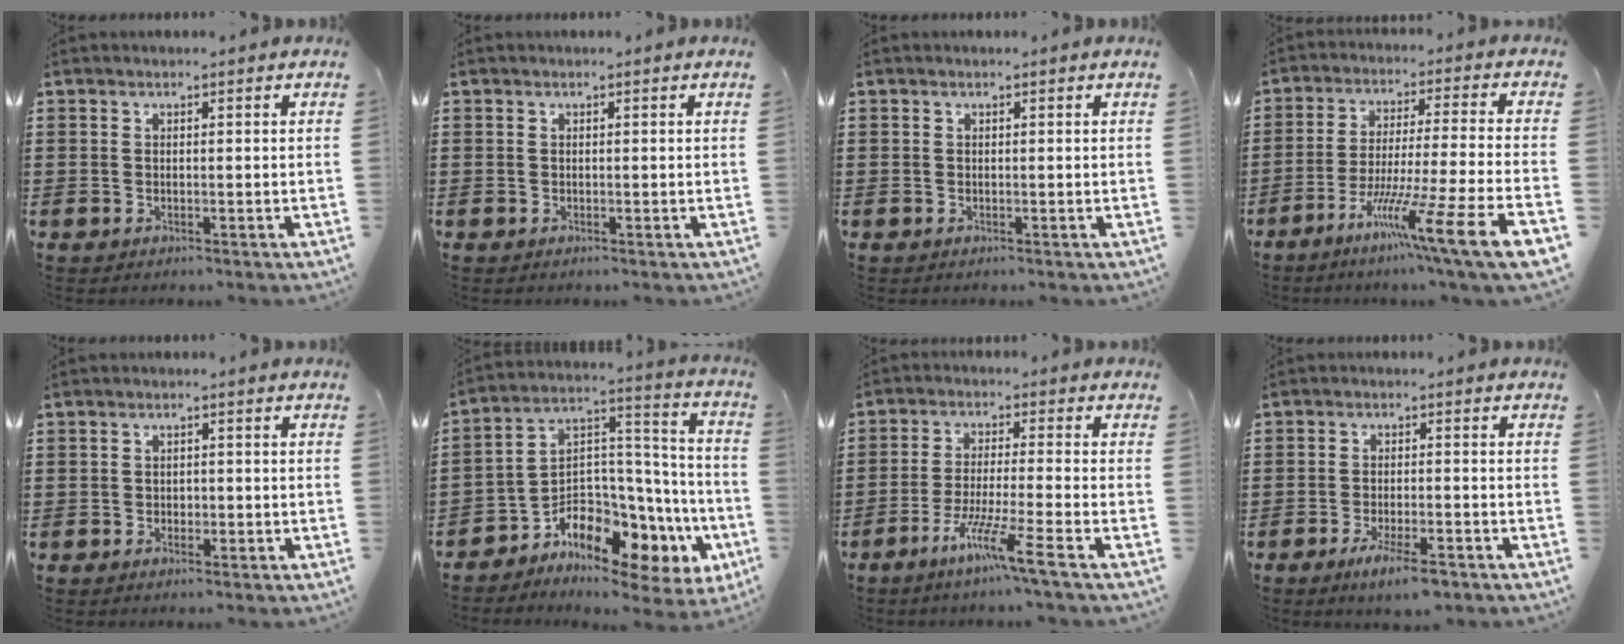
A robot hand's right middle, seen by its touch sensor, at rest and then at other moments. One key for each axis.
{"total": 0.0}
{"total": 0.0}
{"total": 12.4, "fx": -8.1, "fy": -0.8, "fz": 9.4, "tx": -0.162, "ty": -0.007, "tz": -0.150}
{"total": 1.1, "fx": -0.5, "fy": 0.7, "fz": 0.7, "tx": -0.016, "ty": -0.002, "tz": -0.010}
{"total": 7.5, "fx": -5.9, "fy": 3.5, "fz": 3.0, "tx": -0.071, "ty": -0.028, "tz": -0.113}
{"total": 7.9, "fx": -5.3, "fy": -0.6, "fz": 5.8, "tx": -0.114, "ty": -0.016, "tz": -0.101}
{"total": 4.9, "fx": -3.2, "fy": 0.9, "fz": 3.6, "tx": -0.070, "ty": -0.005, "tz": -0.055}